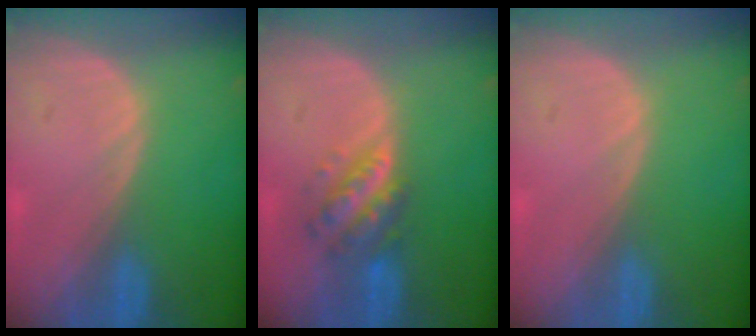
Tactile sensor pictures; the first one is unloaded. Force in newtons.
{"total": 5.8, "press": 5.3, "slide": 2.4}
{"total": 0.0}